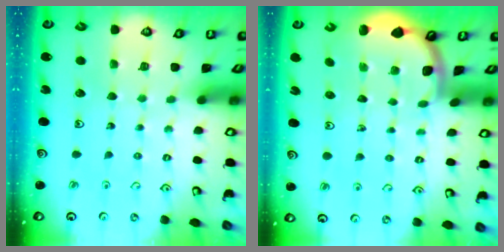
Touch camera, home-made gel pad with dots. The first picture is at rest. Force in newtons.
{"total": 1.7, "press": 1.7, "slide": 0.0}